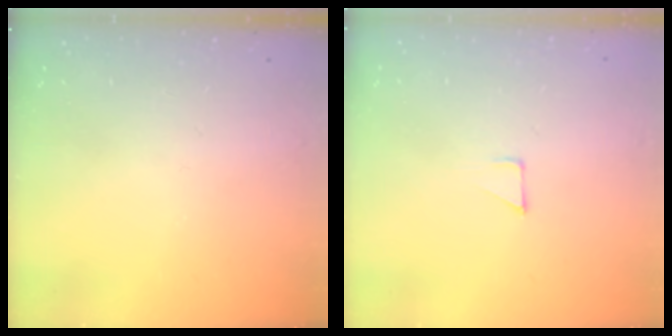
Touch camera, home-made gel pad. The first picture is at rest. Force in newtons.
{"total": 2.8, "press": 2.8, "slide": 0.2}